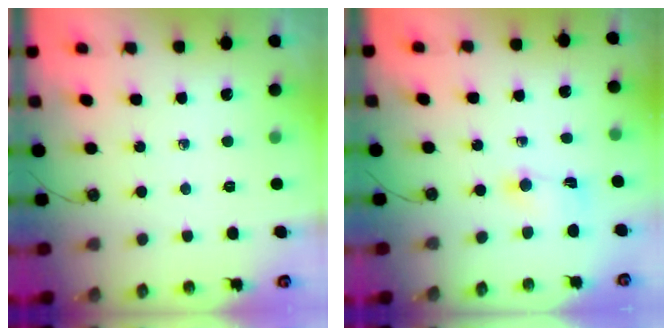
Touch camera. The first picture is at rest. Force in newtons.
{"total": 1.8, "press": 1.7, "slide": 0.5}